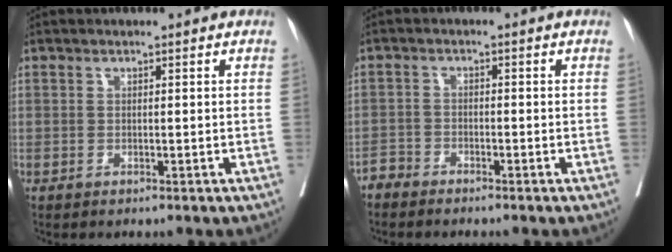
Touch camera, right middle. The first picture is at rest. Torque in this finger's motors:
{"motor_torque": [0.05, -0.06, 0.01, 0.01]}